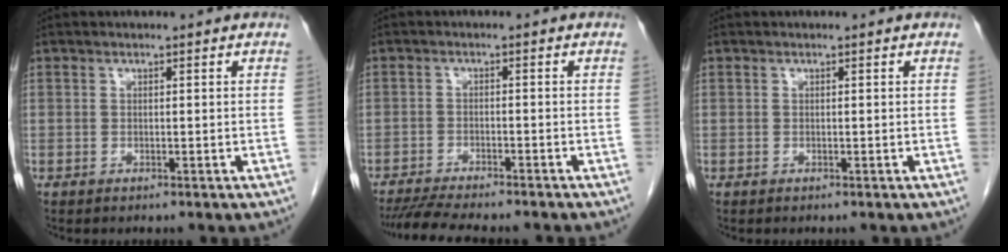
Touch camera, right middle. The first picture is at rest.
{"total": 9.6, "force": [-8.5, 0.8, 4.3], "torque": [-0.067, -0.015, -0.129]}
{"total": 0.0}